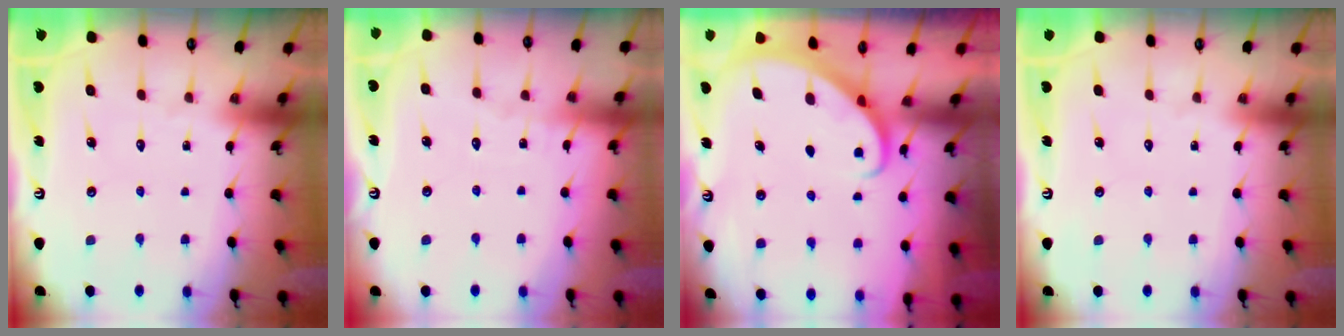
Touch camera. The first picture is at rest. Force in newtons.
{"total": 2.4, "press": 2.4, "slide": 0.3}
{"total": 2.8, "press": 2.8, "slide": 0.2}
{"total": 0.0}